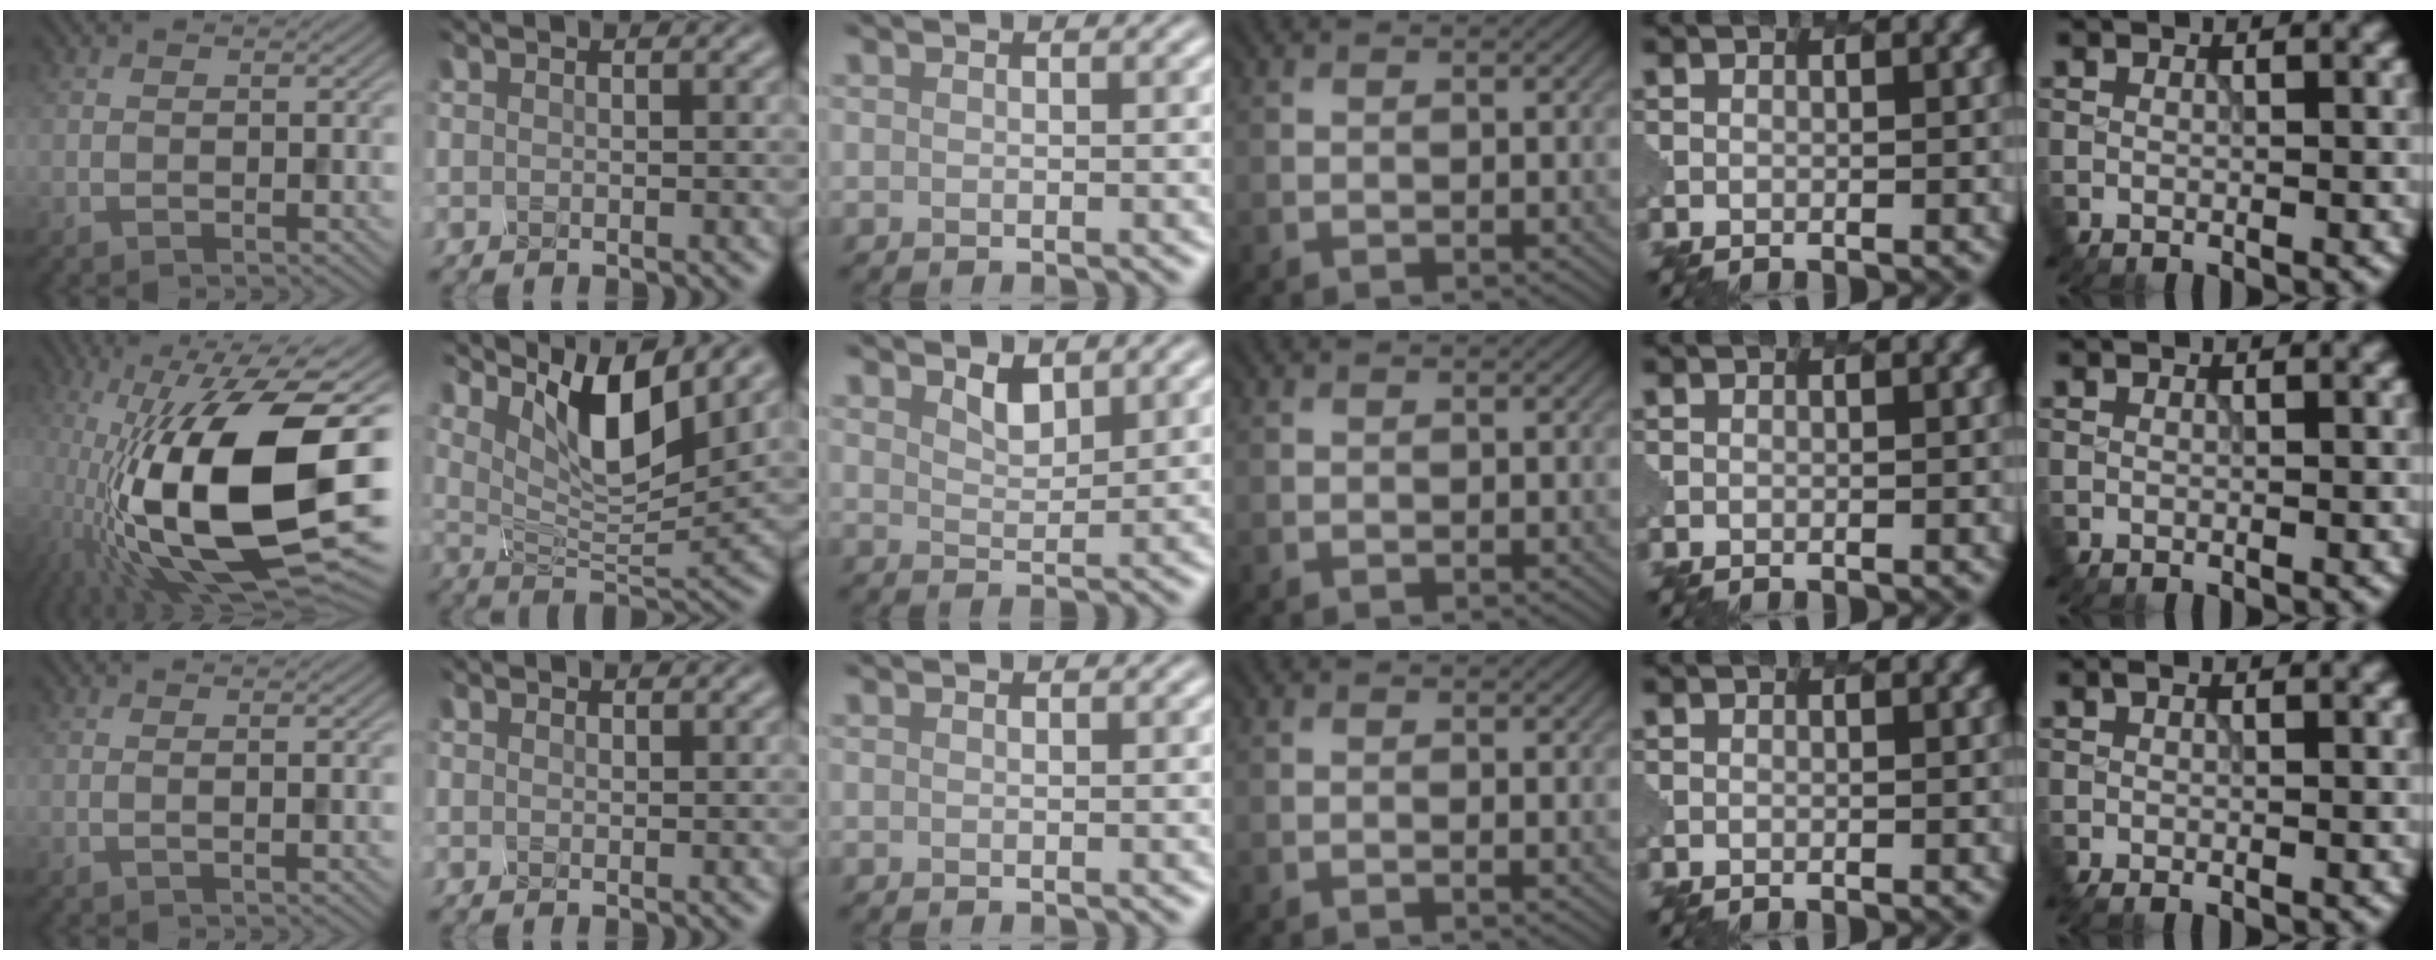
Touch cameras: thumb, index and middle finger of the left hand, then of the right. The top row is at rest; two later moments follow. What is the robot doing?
{"motion": "disassemble", "object": "battery cover"}